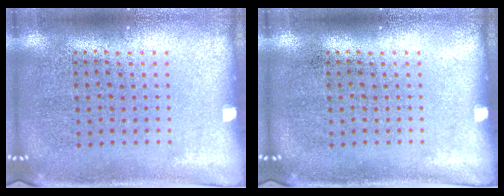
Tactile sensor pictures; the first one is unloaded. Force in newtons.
{"total": 0.0}